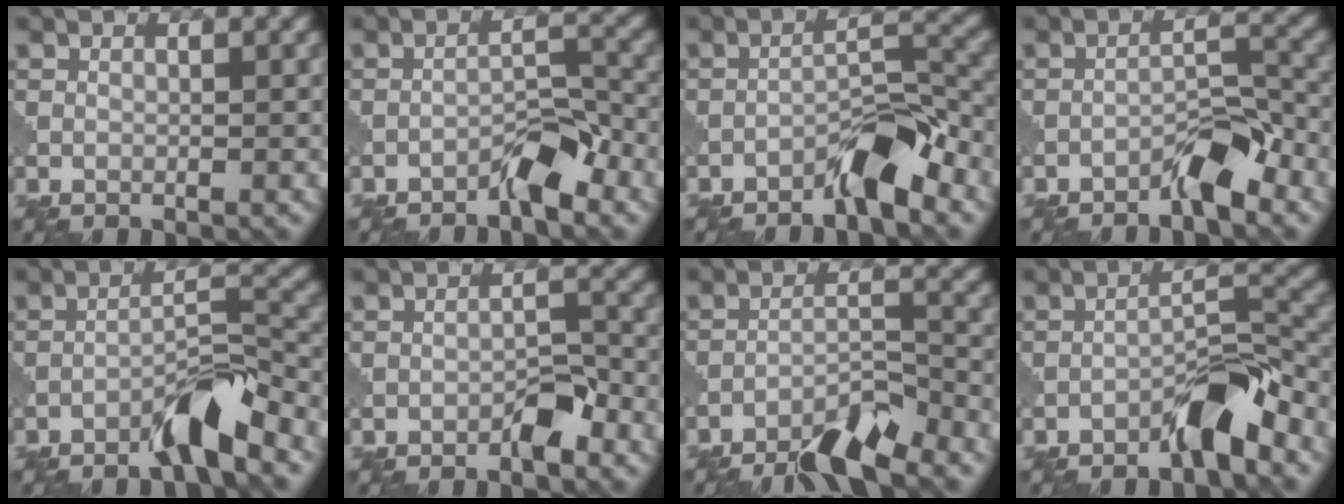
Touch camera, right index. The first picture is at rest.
{"total": 3.0, "force": [-2.4, 0.6, 1.7], "torque": [-0.025, 0.016, -0.043]}
{"total": 4.2, "force": [-3.1, 0.9, 2.7], "torque": [-0.042, 0.021, -0.056]}
{"total": 3.3, "force": [-2.6, 0.6, 2.0], "torque": [-0.029, 0.017, -0.046]}
{"total": 4.6, "force": [-3.3, 0.5, 3.1], "torque": [-0.052, 0.016, -0.064]}
{"total": 2.4, "force": [-1.6, 0.8, 1.7], "torque": [-0.020, 0.010, -0.028]}
{"total": 5.7, "force": [-4.6, 0.8, 3.2], "torque": [-0.055, 0.003, -0.084]}
{"total": 4.6, "force": [-3.2, 1.0, 3.2], "torque": [-0.050, 0.020, -0.058]}